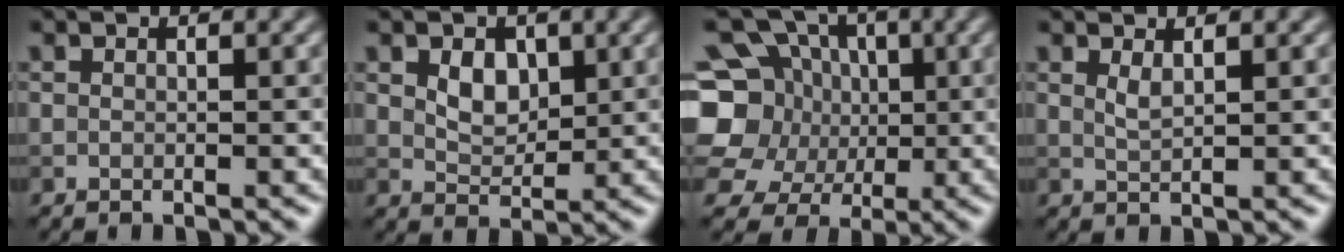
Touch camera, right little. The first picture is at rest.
{"total": 2.7, "force": [0.9, 1.8, 1.7], "torque": [-0.034, -0.004, 0.019]}
{"total": 9.9, "force": [0.6, 8.8, 4.6], "torque": [-0.105, 0.005, -0.017]}
{"total": 1.2, "force": [0.7, 0.3, 1.0], "torque": [-0.022, -0.001, 0.014]}